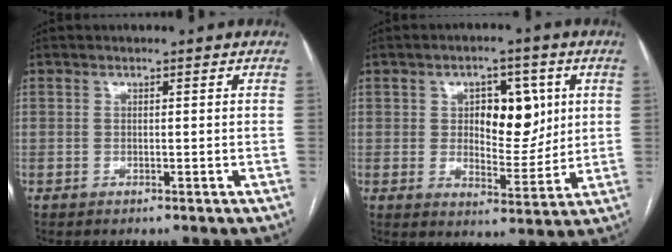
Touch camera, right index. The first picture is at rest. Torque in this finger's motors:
{"motor_torque": [0.30, 0.19, 0.25, 0.05]}